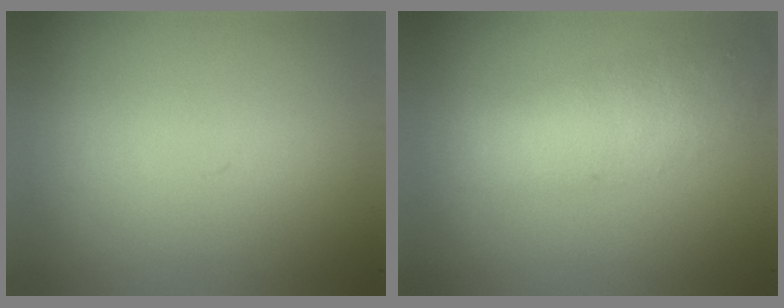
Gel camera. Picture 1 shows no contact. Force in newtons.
{"total": 2.2}